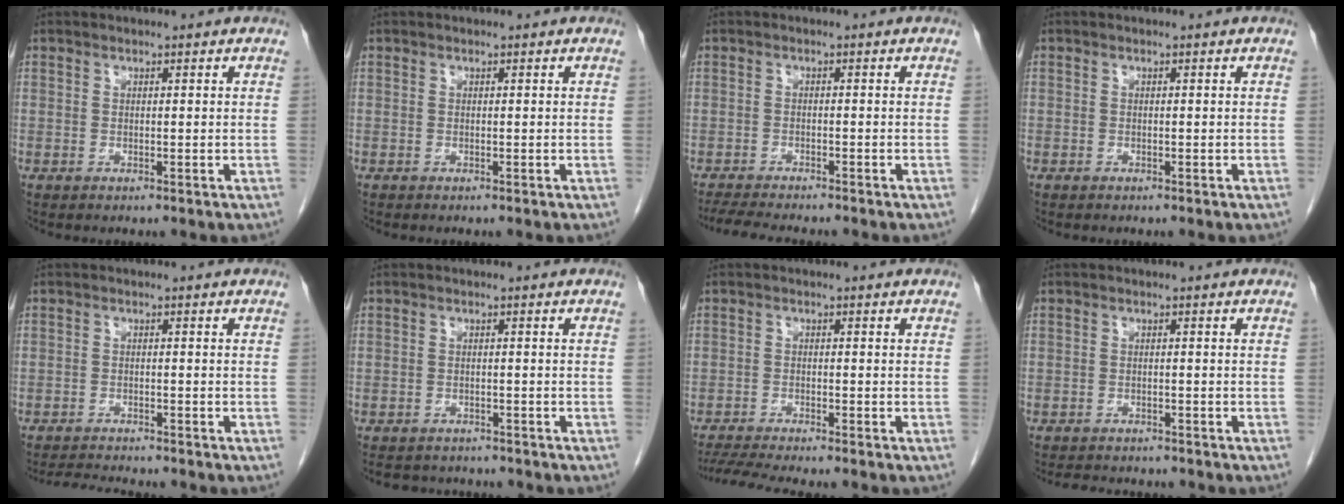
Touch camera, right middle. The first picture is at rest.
{"total": 0.0}
{"total": 7.4, "force": [-6.6, 0.6, 3.2], "torque": [-0.049, -0.016, -0.104]}
{"total": 0.0}
{"total": 4.6, "force": [-4.5, 0.0, 1.3], "torque": [-0.022, -0.015, -0.072]}
{"total": 6.0, "force": [-5.6, 2.0, 1.0], "torque": [-0.012, -0.001, -0.073]}
{"total": 7.0, "force": [-6.3, -0.7, 3.1], "torque": [-0.048, -0.017, -0.105]}
{"total": 5.6, "force": [-5.1, 1.5, 1.6], "torque": [-0.021, -0.004, -0.070]}